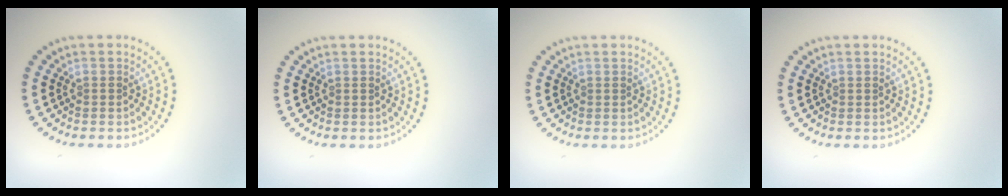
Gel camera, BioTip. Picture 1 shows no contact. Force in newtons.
{"total": 0.0}
{"total": 0.0}
{"total": 0.0}